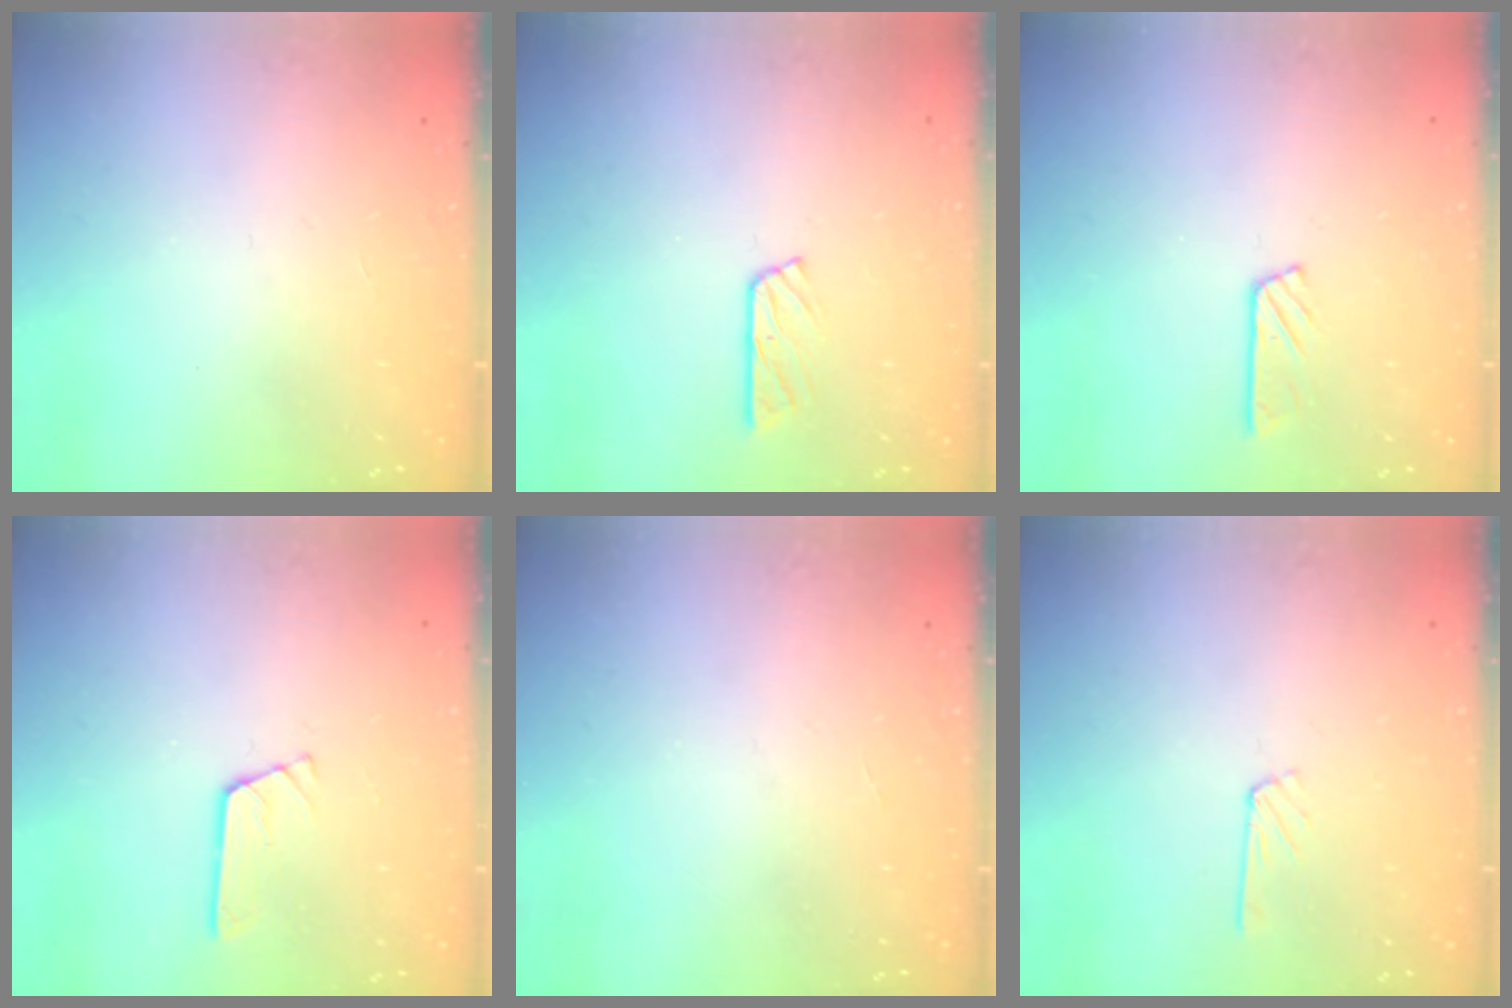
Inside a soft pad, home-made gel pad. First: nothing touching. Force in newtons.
{"total": 3.9, "press": 3.9, "slide": 0.4}
{"total": 3.6, "press": 3.5, "slide": 0.4}
{"total": 3.2, "press": 3.2, "slide": 0.2}
{"total": 0.0}
{"total": 3.8, "press": 3.8, "slide": 0.3}